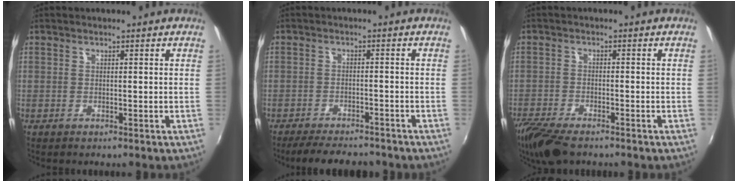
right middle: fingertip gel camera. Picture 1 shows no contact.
{"total": 8.8, "force": [-7.6, 2.4, 3.7], "torque": [-0.088, -0.009, -0.115]}
{"total": 10.1, "force": [-8.0, 2.9, 5.4], "torque": [-0.137, -0.038, -0.147]}